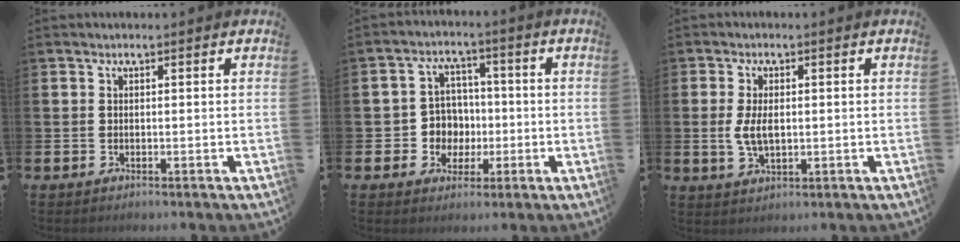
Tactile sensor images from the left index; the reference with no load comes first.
{"total": 5.6, "force": [-0.3, 5.5, 0.9], "torque": [-0.037, 0.005, -0.008]}
{"total": 4.1, "force": [0.2, 2.2, 3.5], "torque": [-0.057, 0.003, 0.001]}